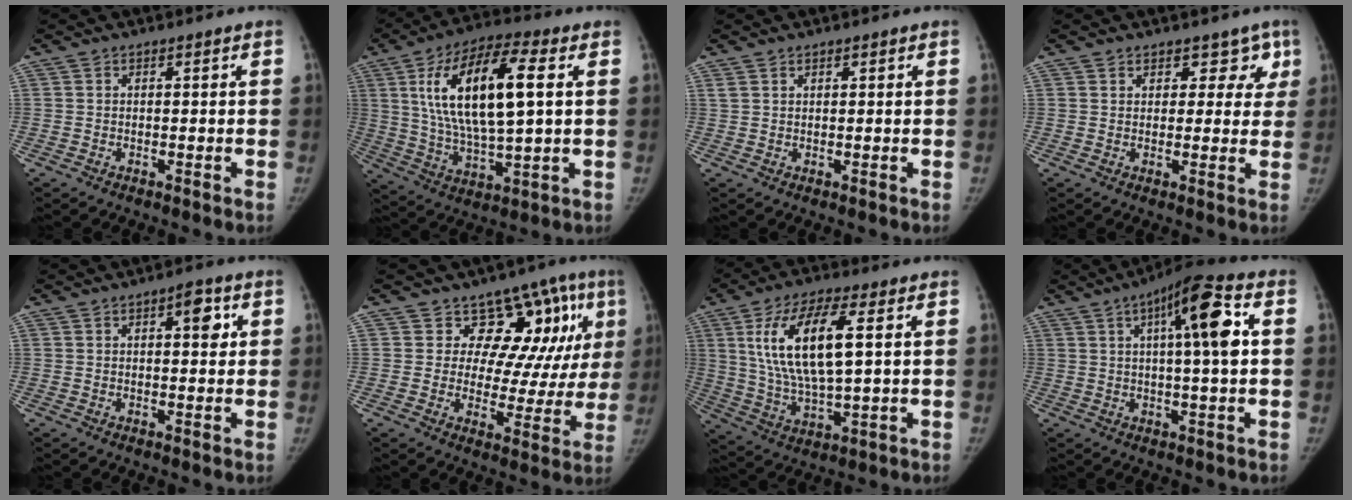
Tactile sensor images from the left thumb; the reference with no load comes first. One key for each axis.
{"total": 19.8, "fx": 4.8, "fy": 6.8, "fz": 18.0, "tx": -0.330, "ty": 0.000, "tz": 0.084}
{"total": 0.9, "fx": 0.7, "fy": 0.3, "fz": 0.3, "tx": -0.002, "ty": 0.000, "tz": 0.013}
{"total": 4.7, "fx": 3.0, "fy": 3.4, "fz": 1.2, "tx": 0.039, "ty": -0.010, "tz": 0.032}
{"total": 4.3, "fx": 1.4, "fy": 1.9, "fz": 3.6, "tx": -0.034, "ty": 0.000, "tz": 0.014}
{"total": 15.0, "fx": 7.4, "fy": 9.4, "fz": 9.0, "tx": -0.047, "ty": -0.025, "tz": 0.092}
{"total": 16.6, "fx": 4.4, "fy": 5.8, "fz": 14.9, "tx": -0.290, "ty": -0.006, "tz": 0.085}
{"total": 12.8, "fx": 3.0, "fy": 2.5, "fz": 12.2, "tx": -0.195, "ty": 0.017, "tz": 0.037}